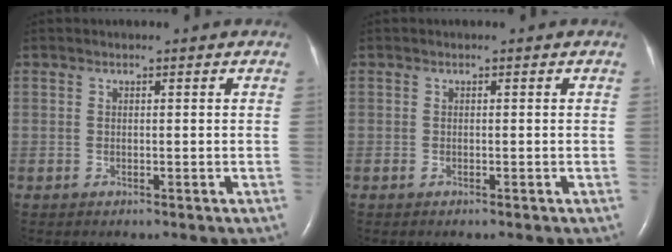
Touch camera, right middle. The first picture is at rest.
{"total": 0.0}